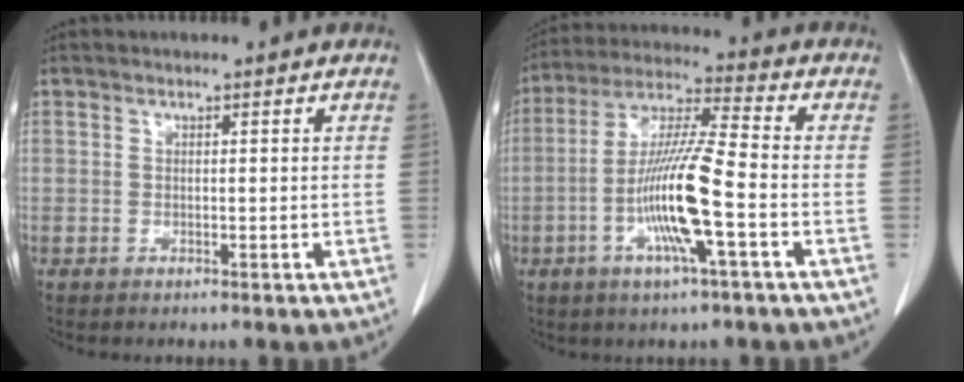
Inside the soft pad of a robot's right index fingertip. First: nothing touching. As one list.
[{"total": 13.3, "force": [-3.7, 0.3, 12.8], "torque": [-0.253, -0.004, -0.077]}]